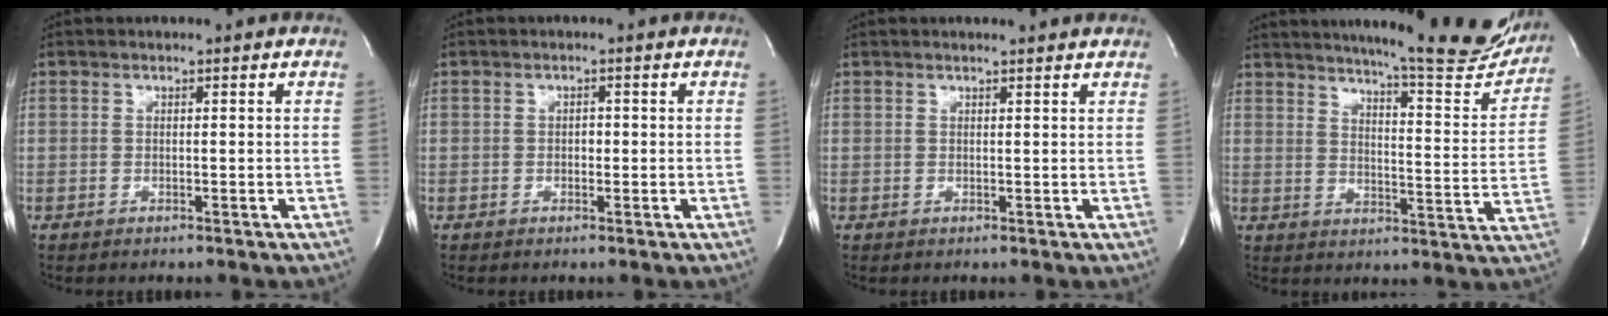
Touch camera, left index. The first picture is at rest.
{"total": 0.9, "force": [-0.2, 0.6, 0.7], "torque": [-0.007, 0.000, -0.005]}
{"total": 3.0, "force": [2.8, 0.1, 1.0], "torque": [-0.019, 0.007, 0.028]}
{"total": 21.5, "force": [19.1, 2.0, 9.5], "torque": [-0.132, -0.067, 0.233]}